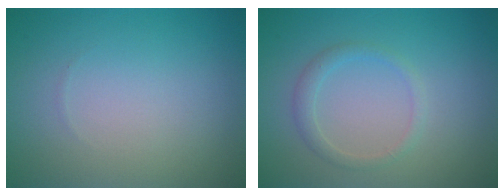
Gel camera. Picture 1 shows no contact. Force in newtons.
{"total": 1.5, "press": 1.5, "slide": 0.1}